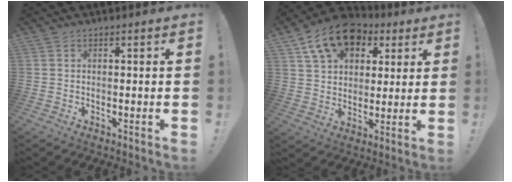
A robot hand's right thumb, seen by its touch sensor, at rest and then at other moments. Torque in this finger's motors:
{"motor_torque": [1.30, 1.31, 0.25, 0.25, 0.15]}